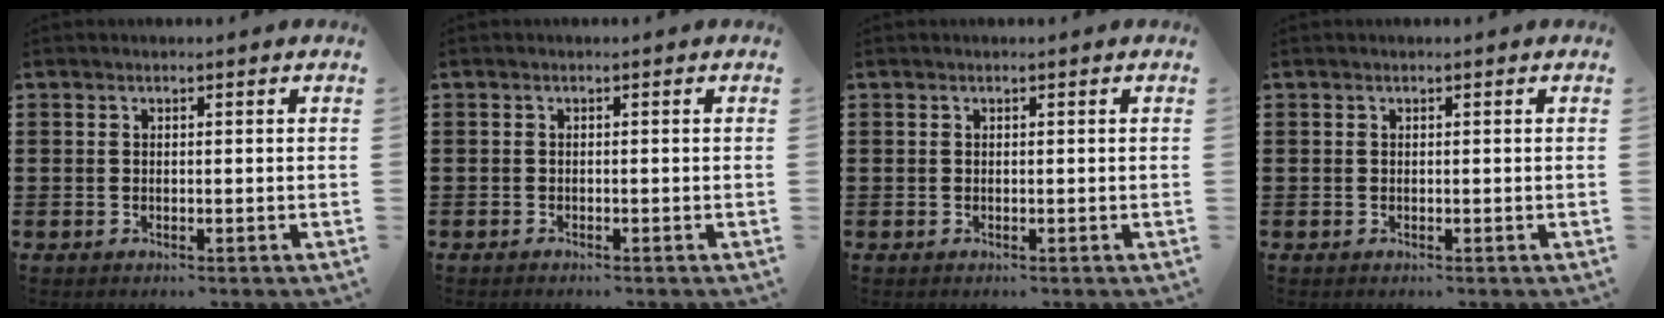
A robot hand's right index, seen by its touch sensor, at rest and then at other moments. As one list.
[{"total": 0.8, "force": [-0.8, -0.1, 0.0], "torque": [0.000, -0.003, -0.016]}, {"total": 0.0}, {"total": 0.0}]